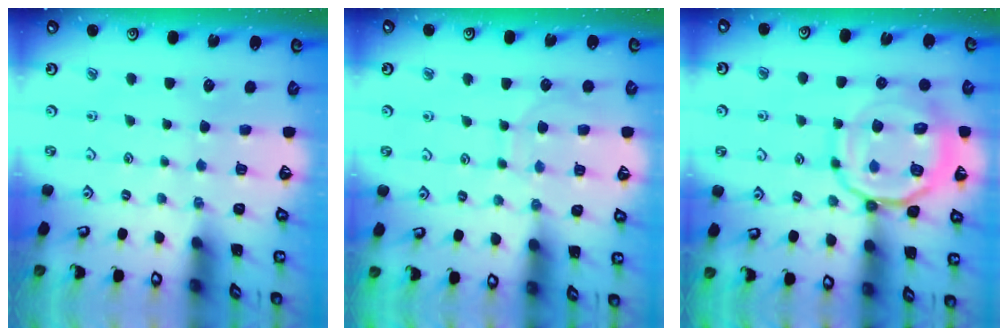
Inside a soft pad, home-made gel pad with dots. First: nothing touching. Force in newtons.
{"total": 7.9, "press": 7.9, "slide": 0.6}
{"total": 16.7, "press": 16.6, "slide": 1.9}